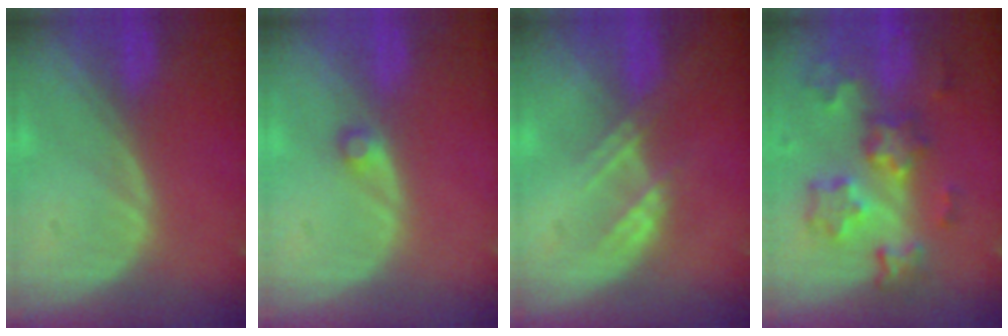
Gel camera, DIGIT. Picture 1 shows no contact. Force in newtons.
{"total": 1.3, "press": 1.2, "slide": 0.3}
{"total": 2.7, "press": 2.7, "slide": 0.3}
{"total": 9.2, "press": 8.1, "slide": 4.5}